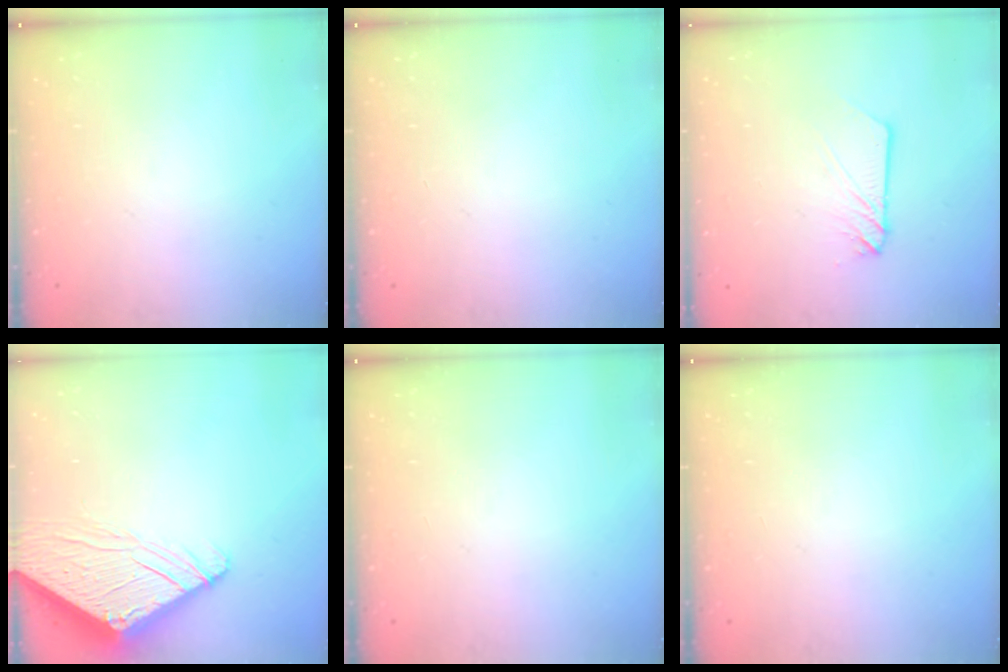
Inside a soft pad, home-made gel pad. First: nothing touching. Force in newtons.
{"total": 0.0}
{"total": 3.0, "press": 3.0, "slide": 0.2}
{"total": 9.7, "press": 9.6, "slide": 1.0}
{"total": 0.0}
{"total": 0.0}